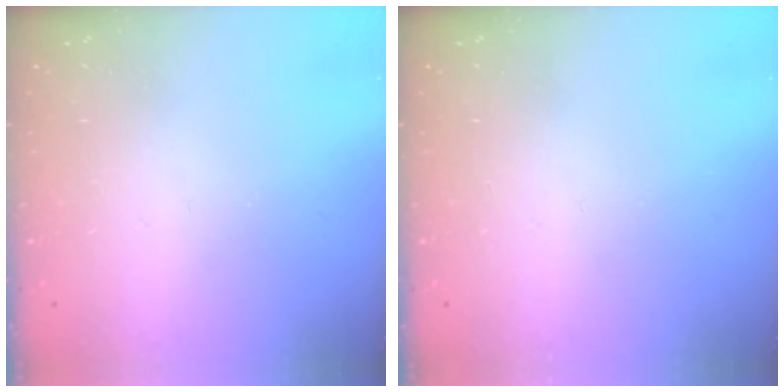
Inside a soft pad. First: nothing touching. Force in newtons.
{"total": 0.0}